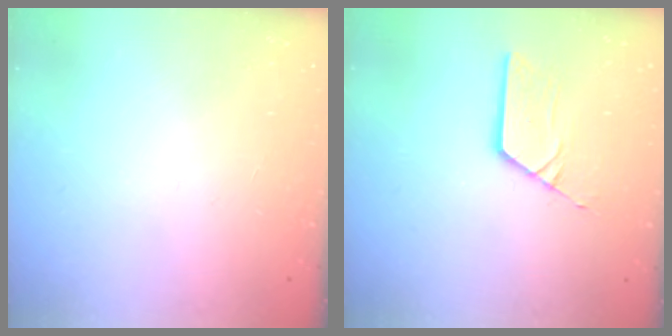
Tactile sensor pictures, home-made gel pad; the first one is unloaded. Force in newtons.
{"total": 4.8, "press": 4.7, "slide": 0.2}